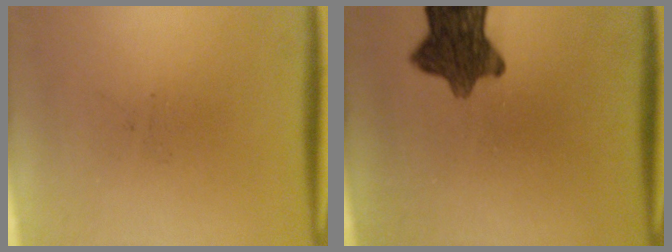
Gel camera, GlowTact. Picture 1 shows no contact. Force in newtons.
{"total": 9.9}